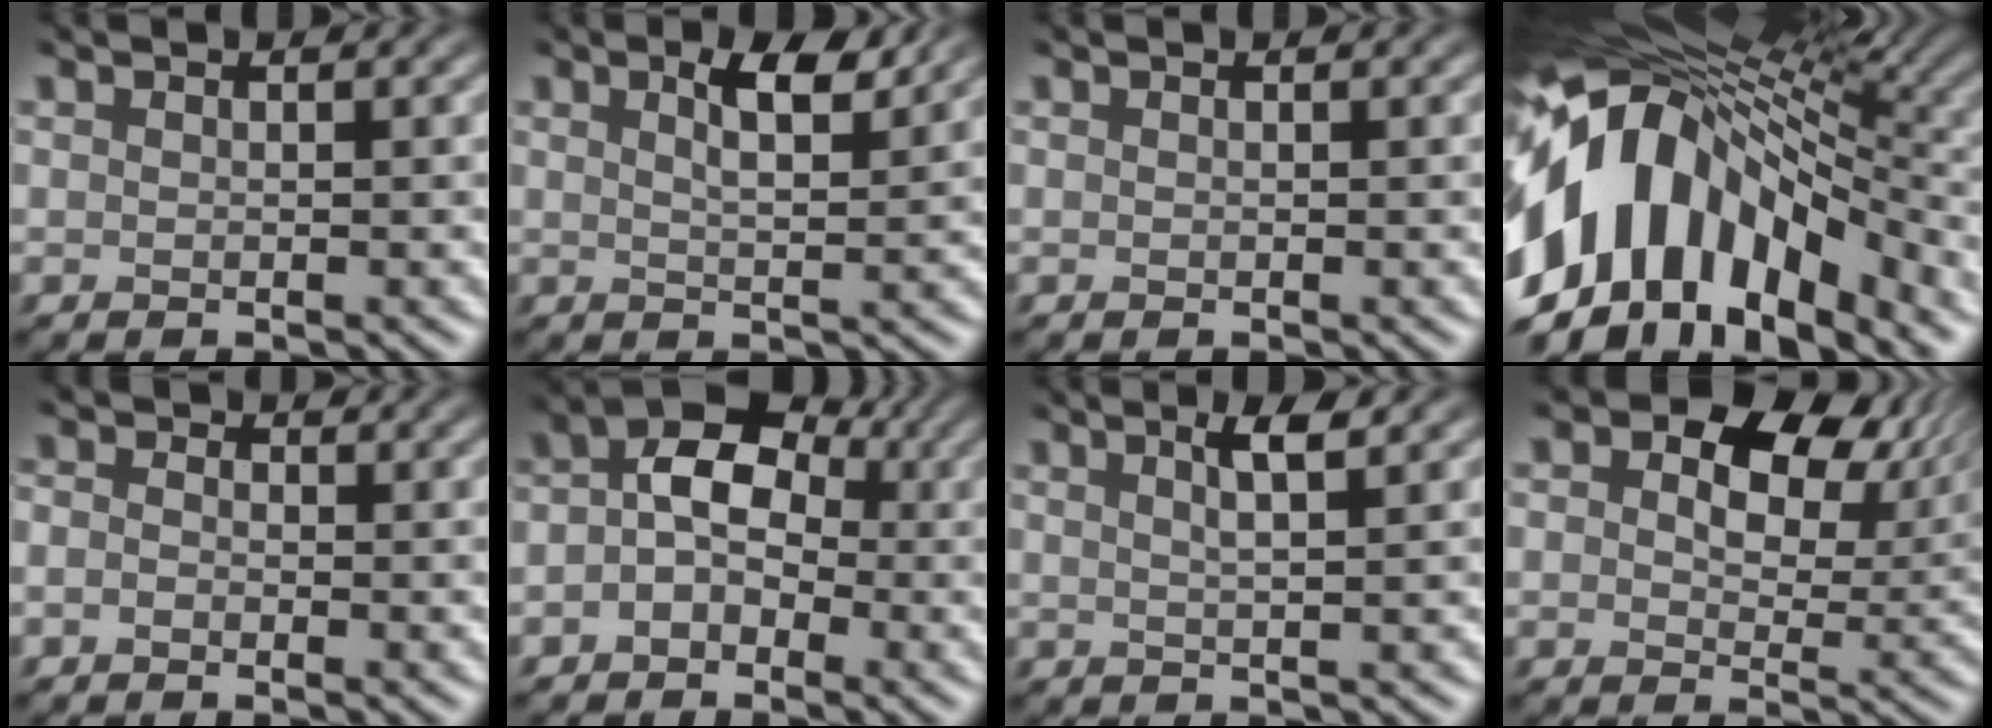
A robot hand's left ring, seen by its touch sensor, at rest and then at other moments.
{"total": 2.3, "force": [0.9, 0.7, 2.0], "torque": [-0.045, -0.005, 0.023]}
{"total": 0.0}
{"total": 14.8, "force": [-7.5, 8.3, 9.7], "torque": [-0.188, 0.005, -0.126]}
{"total": 1.9, "force": [-1.7, 0.5, -0.5], "torque": [-0.011, -0.012, -0.018]}
{"total": 5.3, "force": [-1.5, 4.0, 3.2], "torque": [-0.038, 0.013, -0.039]}
{"total": 1.4, "force": [0.1, 0.2, 1.4], "torque": [-0.029, 0.001, 0.007]}
{"total": 9.8, "force": [3.4, 6.8, 6.2], "torque": [-0.103, -0.008, 0.070]}